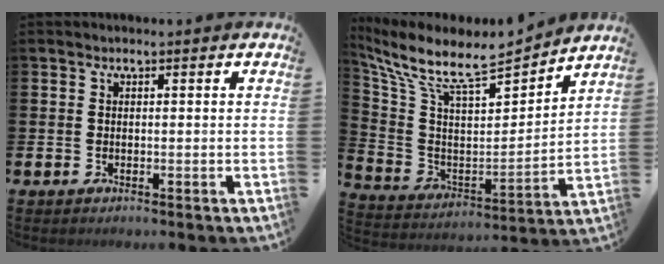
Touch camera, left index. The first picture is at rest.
{"total": 9.4, "force": [7.9, 2.1, 4.6], "torque": [-0.130, -0.060, 0.131]}